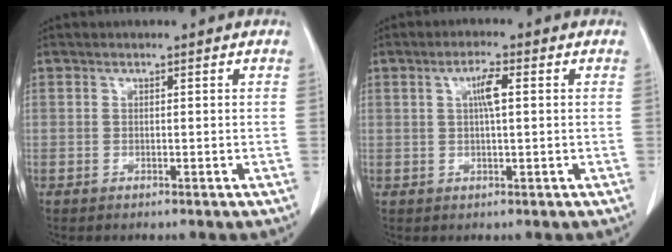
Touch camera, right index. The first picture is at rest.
{"total": 3.5, "force": [0.8, 0.4, 3.4], "torque": [-0.062, 0.004, 0.014]}